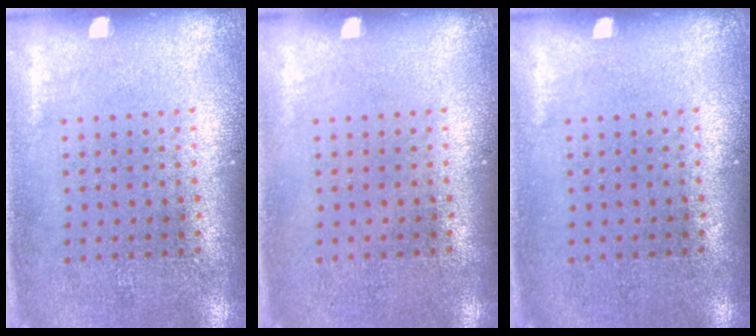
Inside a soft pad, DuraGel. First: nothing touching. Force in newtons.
{"total": 0.0}
{"total": 0.0}